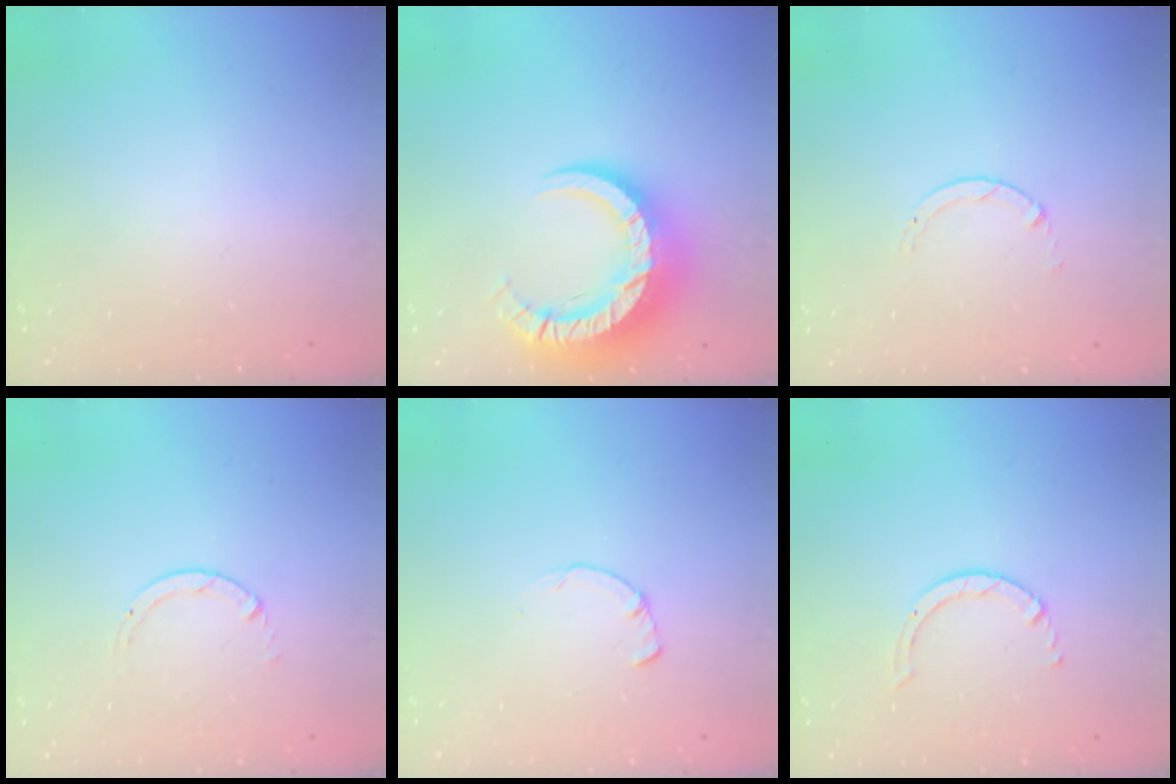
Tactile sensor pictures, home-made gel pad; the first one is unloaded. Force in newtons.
{"total": 15.2, "press": 15.1, "slide": 1.6}
{"total": 0.7, "press": 0.7, "slide": 0.1}
{"total": 0.6, "press": 0.5, "slide": 0.1}
{"total": 1.7, "press": 1.7, "slide": 0.2}
{"total": 2.5, "press": 2.4, "slide": 0.3}